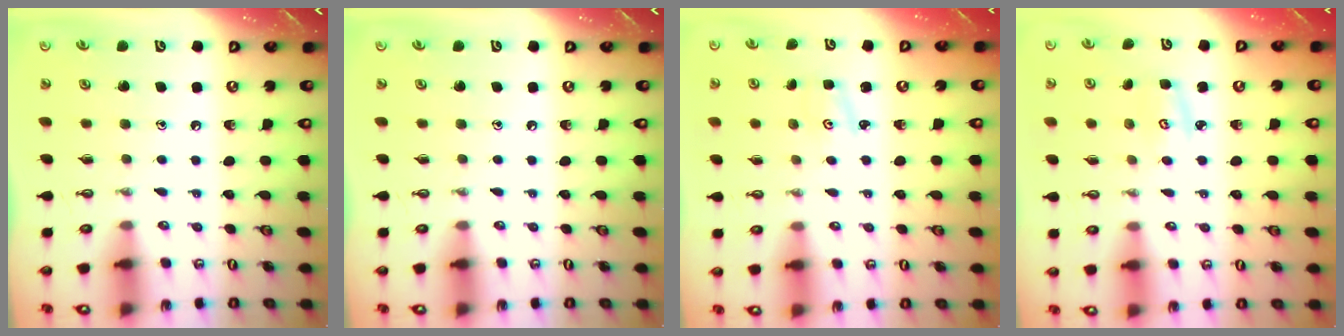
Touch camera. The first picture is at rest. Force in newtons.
{"total": 0.0}
{"total": 1.3, "press": 1.3, "slide": 0.2}
{"total": 3.5, "press": 3.5, "slide": 0.4}